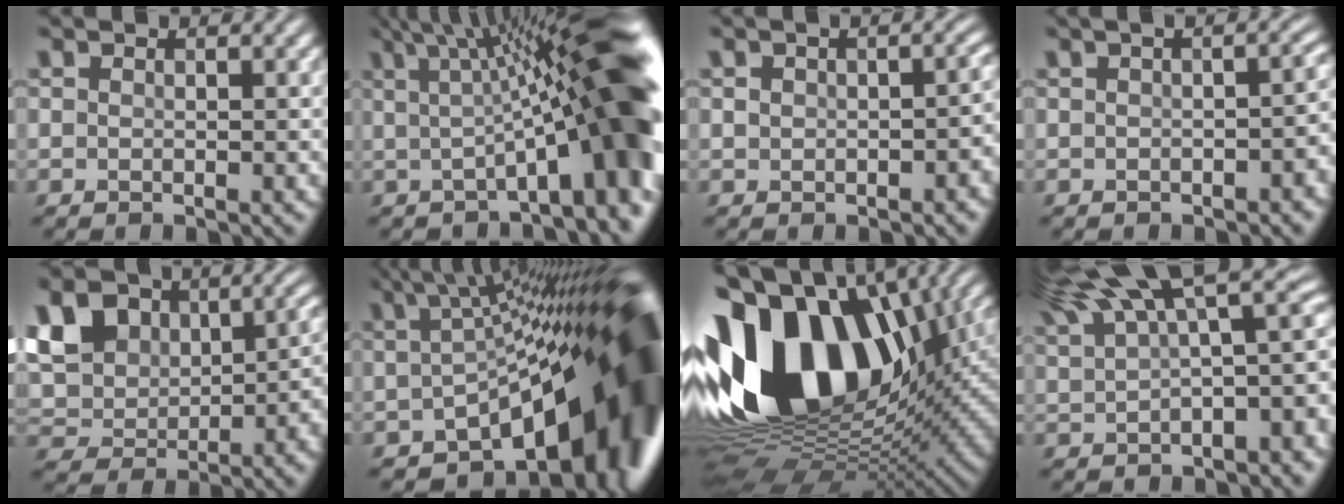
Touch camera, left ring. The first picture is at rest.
{"total": 15.3, "force": [1.3, 3.8, 14.7], "torque": [-0.165, 0.027, 0.019]}
{"total": 3.7, "force": [-0.2, 2.4, 2.7], "torque": [-0.028, 0.004, -0.005]}
{"total": 4.2, "force": [-0.3, 1.8, 3.8], "torque": [-0.028, 0.007, 0.003]}
{"total": 10.1, "force": [2.7, 7.4, 6.4], "torque": [-0.114, 0.004, 0.046]}
{"total": 20.2, "force": [-3.9, 9.3, 17.5], "torque": [-0.175, -0.029, -0.033]}
{"total": 20.0, "force": [2.4, 12.8, 15.2], "torque": [-0.299, 0.006, 0.038]}
{"total": 13.3, "force": [6.1, 5.2, 10.6], "torque": [-0.155, 0.020, 0.111]}